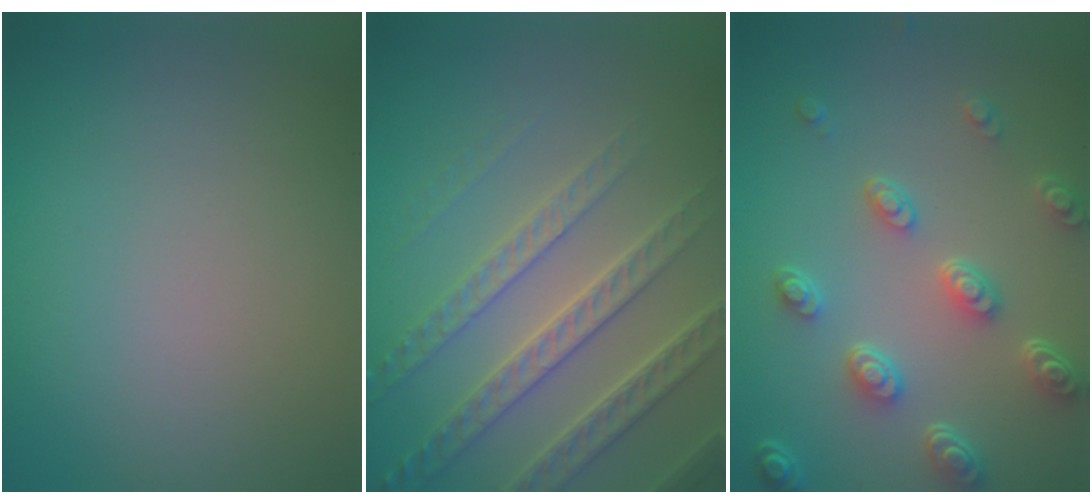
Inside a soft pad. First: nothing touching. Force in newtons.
{"total": 4.8, "press": 4.6, "slide": 1.3}
{"total": 5.0, "press": 3.7, "slide": 3.3}